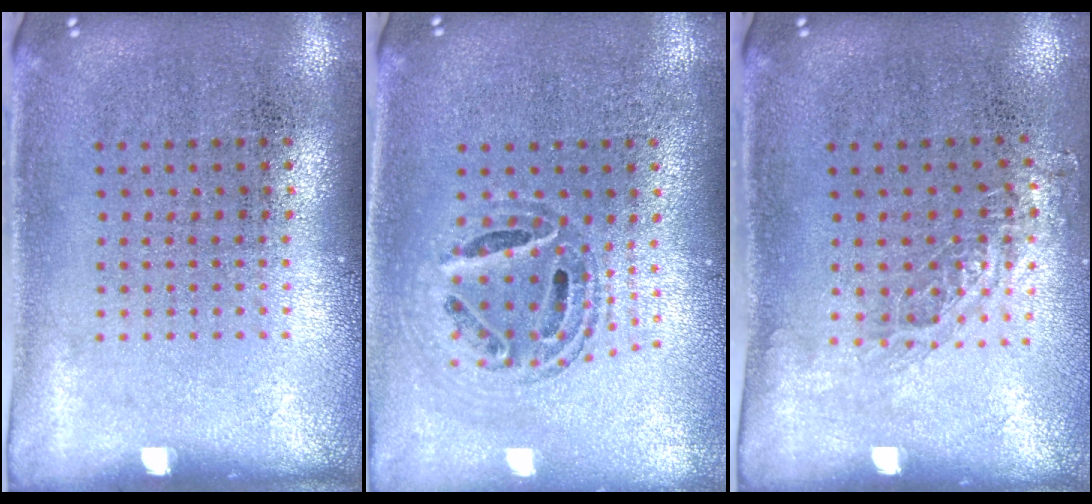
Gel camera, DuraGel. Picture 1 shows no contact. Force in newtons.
{"total": 0.9, "press": 0.9, "slide": 0.1}
{"total": 0.8, "press": 0.8, "slide": 0.2}